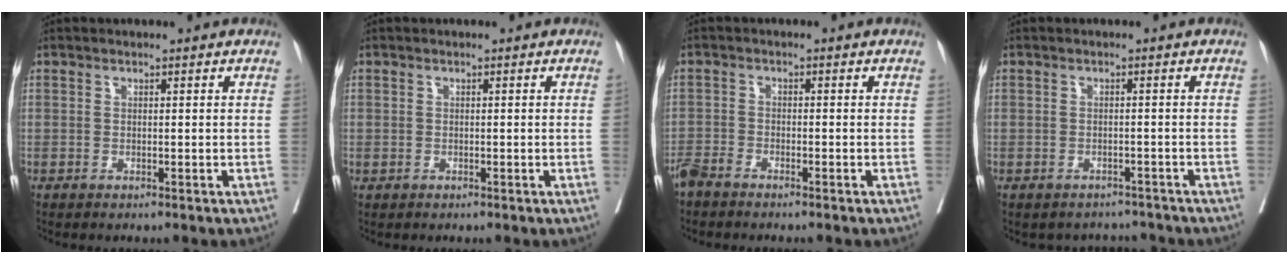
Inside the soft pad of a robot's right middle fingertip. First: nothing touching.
{"total": 0.0}
{"total": 2.7, "force": [-2.5, 0.1, 1.1], "torque": [-0.019, -0.005, -0.052]}
{"total": 4.1, "force": [-3.7, 1.7, -0.5], "torque": [0.012, 0.010, -0.044]}